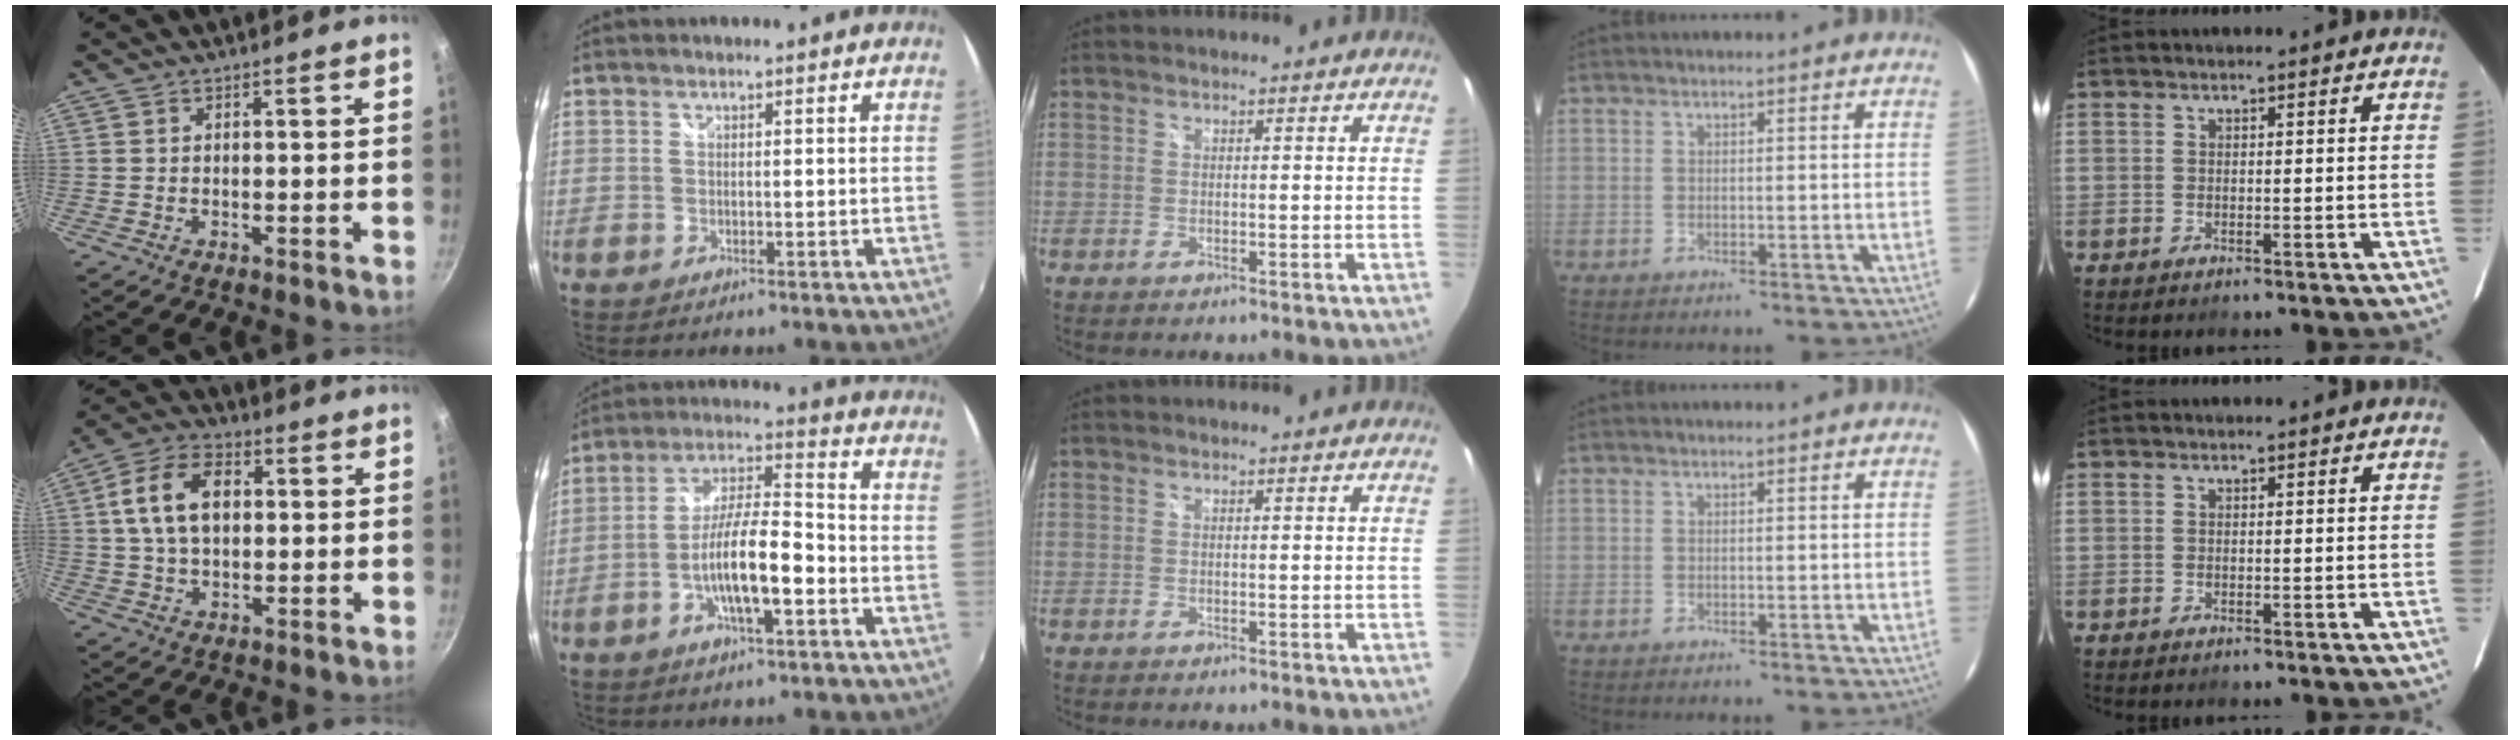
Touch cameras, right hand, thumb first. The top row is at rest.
{"thumb": {"total": 12.2, "force": [2.0, 8.0, 9.1], "torque": [-0.150, 0.017, 0.026]}, "index": {"total": 11.8, "force": [-4.3, 2.7, 10.7], "torque": [-0.205, 0.004, -0.076]}}